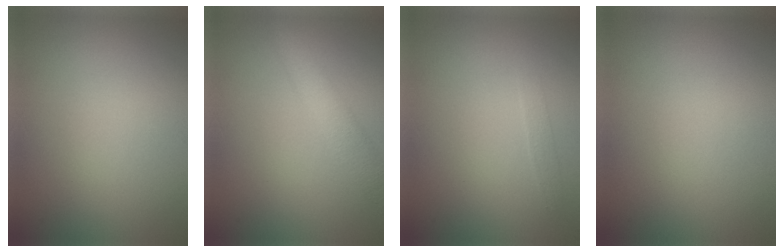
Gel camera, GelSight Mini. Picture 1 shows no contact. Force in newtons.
{"total": 3.2, "press": 3.2, "slide": 0.1}
{"total": 0.8, "press": 0.8, "slide": 0.1}
{"total": 0.0}